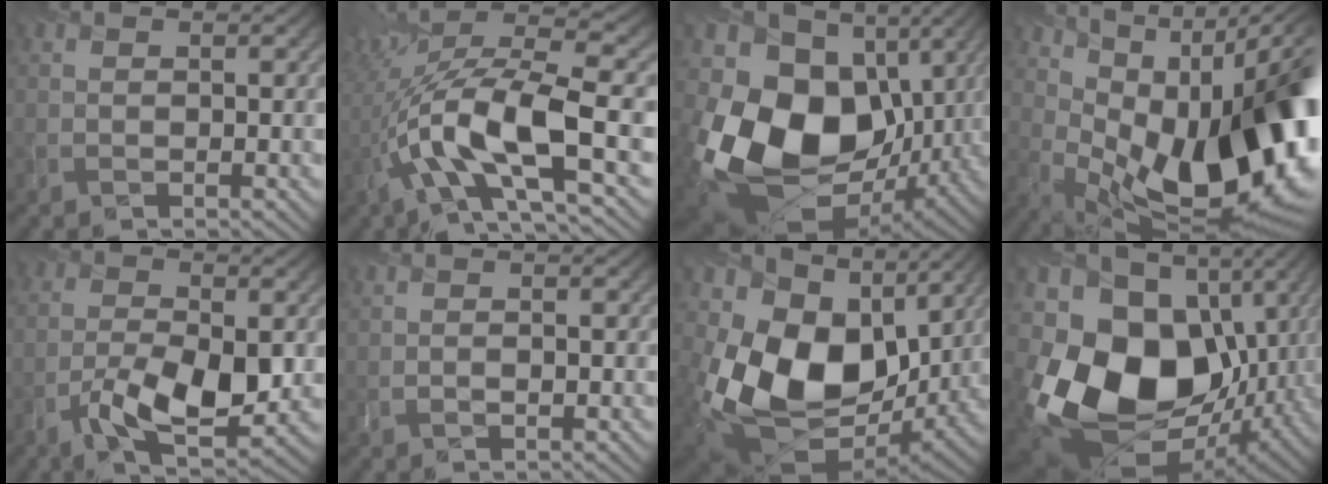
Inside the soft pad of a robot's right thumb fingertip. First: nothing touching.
{"total": 12.8, "force": [-3.0, 3.9, 11.9], "torque": [-0.227, 0.007, -0.048]}
{"total": 19.0, "force": [-0.2, 14.5, 12.3], "torque": [-0.284, -0.038, 0.020]}
{"total": 19.4, "force": [2.0, 10.3, 16.3], "torque": [-0.189, -0.017, 0.060]}
{"total": 8.1, "force": [-2.9, 3.4, 6.8], "torque": [-0.123, -0.009, -0.045]}
{"total": 0.0}
{"total": 18.0, "force": [2.4, 13.3, 11.8], "torque": [-0.256, -0.040, 0.072]}
{"total": 20.5, "force": [-2.2, 15.4, 13.4], "torque": [-0.325, -0.050, -0.011]}